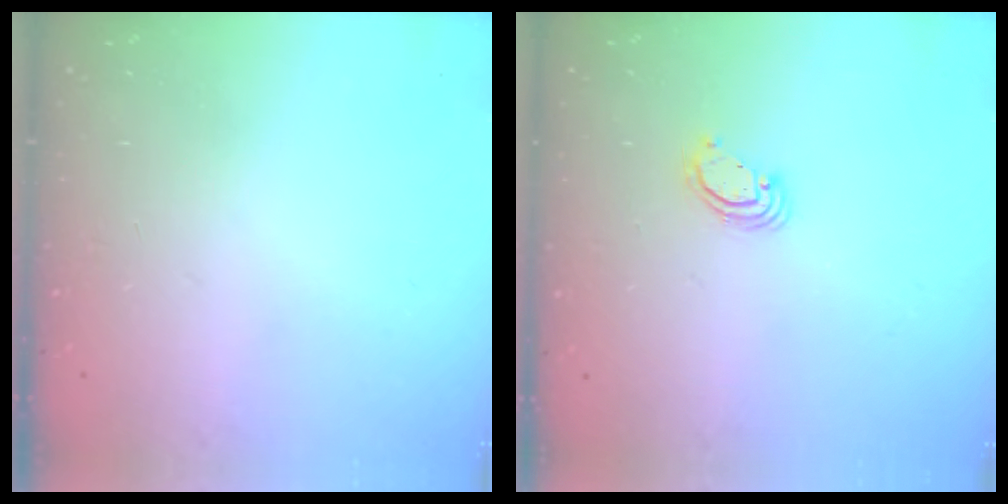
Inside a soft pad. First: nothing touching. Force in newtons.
{"total": 3.6, "press": 3.6, "slide": 0.2}